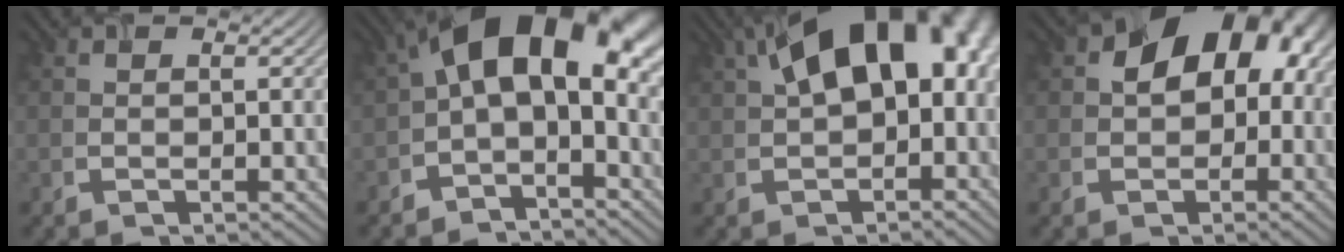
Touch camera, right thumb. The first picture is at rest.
{"total": 13.0, "force": [1.7, 7.2, 10.7], "torque": [-0.169, 0.020, 0.018]}
{"total": 16.0, "force": [3.3, 9.1, 12.7], "torque": [-0.177, 0.023, 0.047]}
{"total": 11.6, "force": [2.4, 8.2, 7.8], "torque": [-0.099, 0.009, 0.029]}